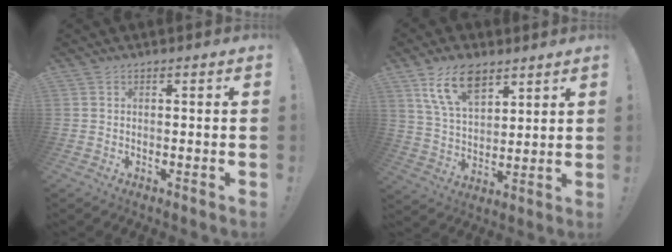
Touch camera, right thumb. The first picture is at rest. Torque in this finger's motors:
{"motor_torque": [1.47, 1.44, 0.79, 0.09, 0.05]}